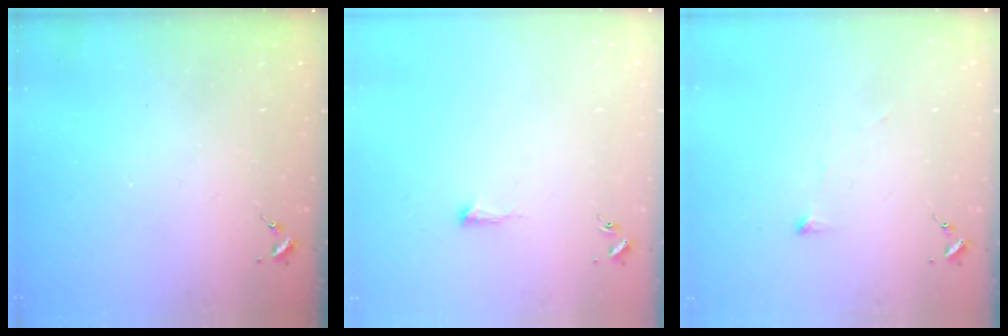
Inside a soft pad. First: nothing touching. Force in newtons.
{"total": 5.1, "press": 5.0, "slide": 0.5}
{"total": 2.8, "press": 2.7, "slide": 0.5}